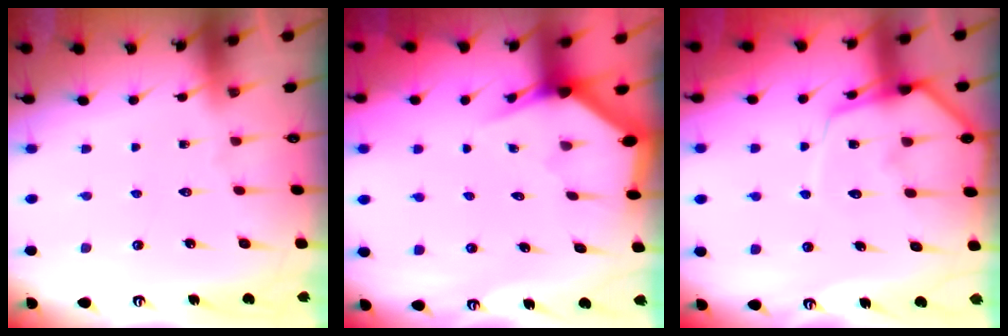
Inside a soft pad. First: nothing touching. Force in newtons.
{"total": 2.8, "press": 2.8, "slide": 0.2}
{"total": 9.9, "press": 9.8, "slide": 1.1}